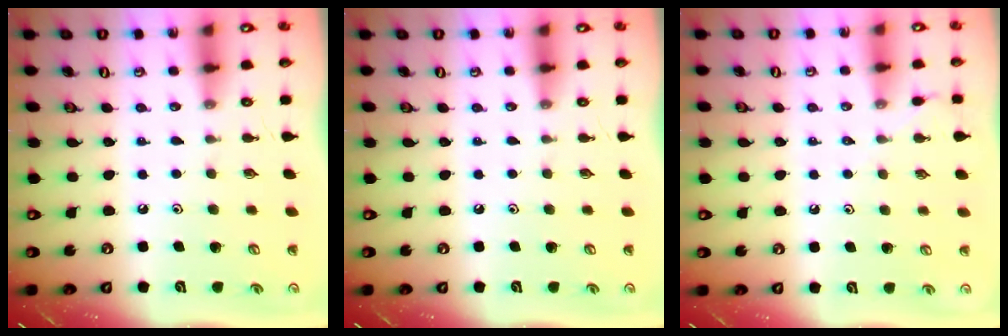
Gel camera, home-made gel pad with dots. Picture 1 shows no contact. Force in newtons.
{"total": 0.0}
{"total": 3.1, "press": 3.1, "slide": 0.5}